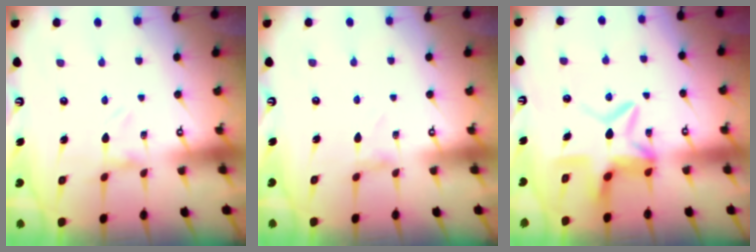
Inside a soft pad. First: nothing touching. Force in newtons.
{"total": 0.8, "press": 0.8, "slide": 0.1}
{"total": 10.8, "press": 10.7, "slide": 1.2}